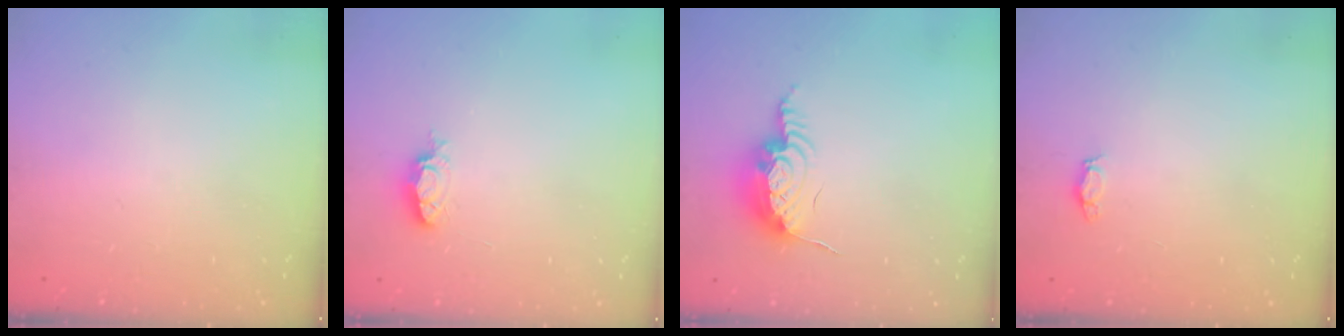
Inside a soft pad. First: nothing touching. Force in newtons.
{"total": 3.7, "press": 3.7, "slide": 0.3}
{"total": 12.4, "press": 12.4, "slide": 0.8}
{"total": 2.8, "press": 2.8, "slide": 0.4}